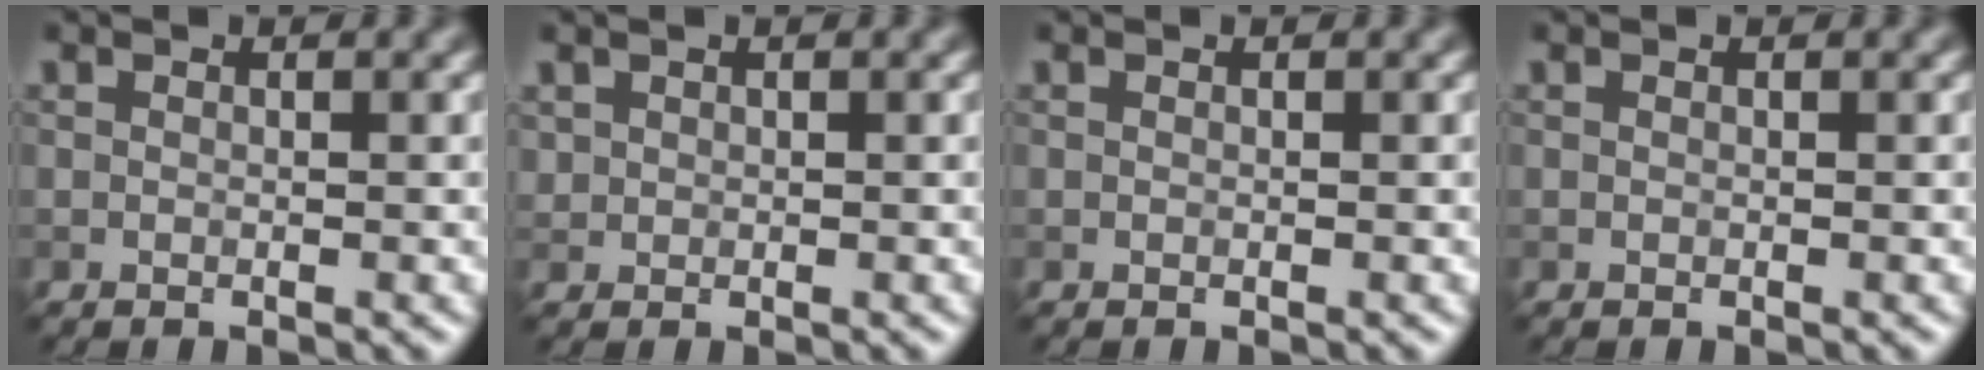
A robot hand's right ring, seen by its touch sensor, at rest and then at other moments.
{"total": 0.7, "force": [0.4, 0.6, 0.0], "torque": [0.002, -0.002, 0.012]}
{"total": 0.0}
{"total": 0.0}